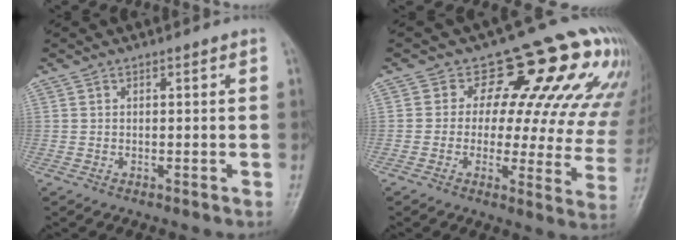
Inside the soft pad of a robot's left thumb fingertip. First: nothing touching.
{"total": 18.4, "force": [9.7, 9.3, 12.6], "torque": [-0.097, -0.035, 0.095]}